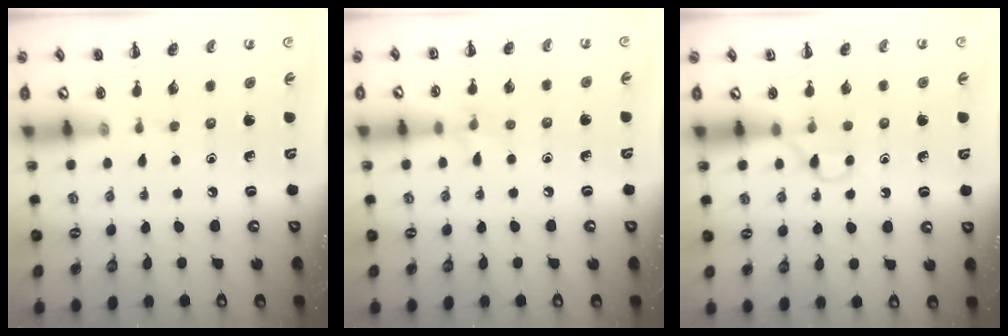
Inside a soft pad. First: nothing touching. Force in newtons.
{"total": 6.1, "press": 5.8, "slide": 2.0}
{"total": 2.9, "press": 2.7, "slide": 0.9}